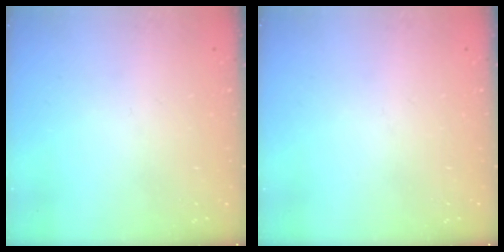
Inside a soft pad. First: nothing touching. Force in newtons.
{"total": 0.0}